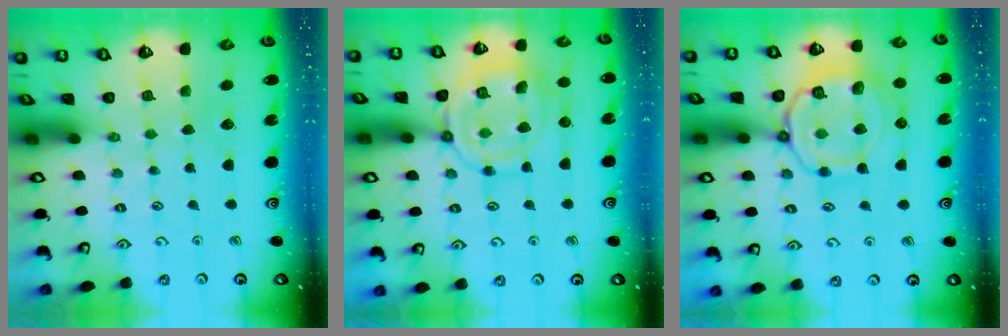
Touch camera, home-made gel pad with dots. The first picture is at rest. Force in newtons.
{"total": 14.4, "press": 14.4, "slide": 1.4}
{"total": 13.5, "press": 13.4, "slide": 1.3}